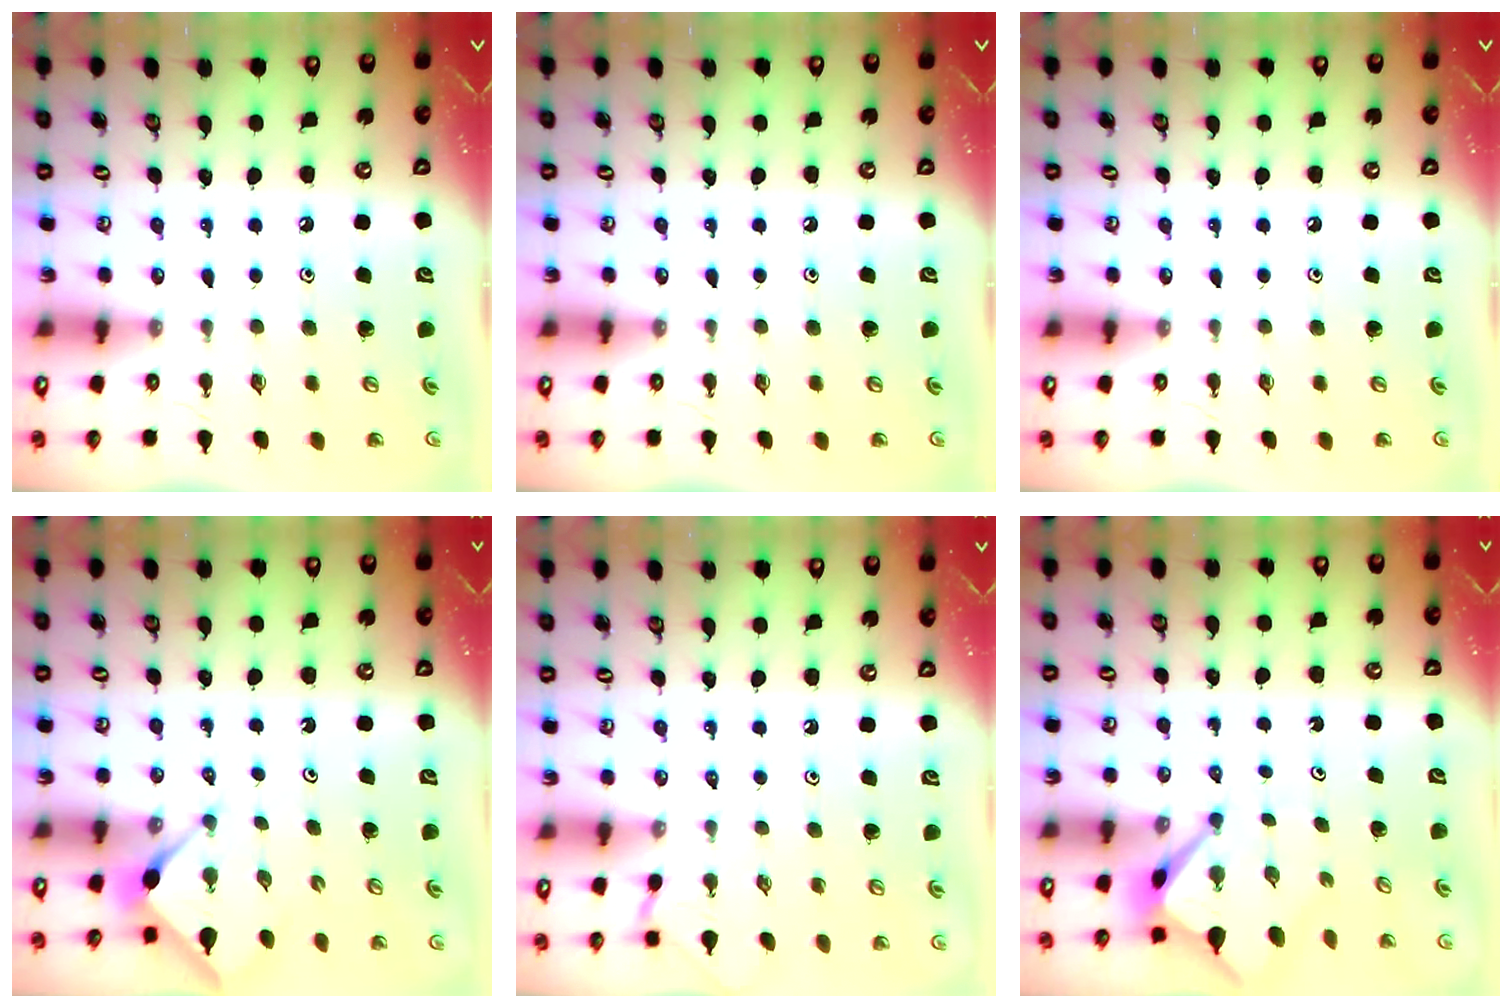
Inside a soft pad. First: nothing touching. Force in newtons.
{"total": 0.0}
{"total": 0.0}
{"total": 2.9, "press": 2.8, "slide": 0.5}
{"total": 1.4, "press": 1.4, "slide": 0.2}
{"total": 3.1, "press": 3.1, "slide": 0.3}